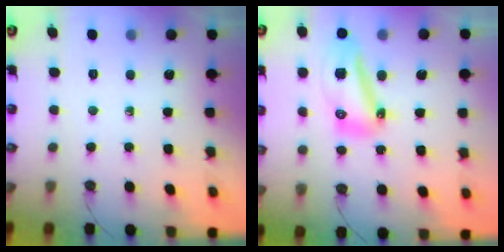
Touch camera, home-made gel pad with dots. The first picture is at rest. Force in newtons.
{"total": 13.0, "press": 12.9, "slide": 1.5}